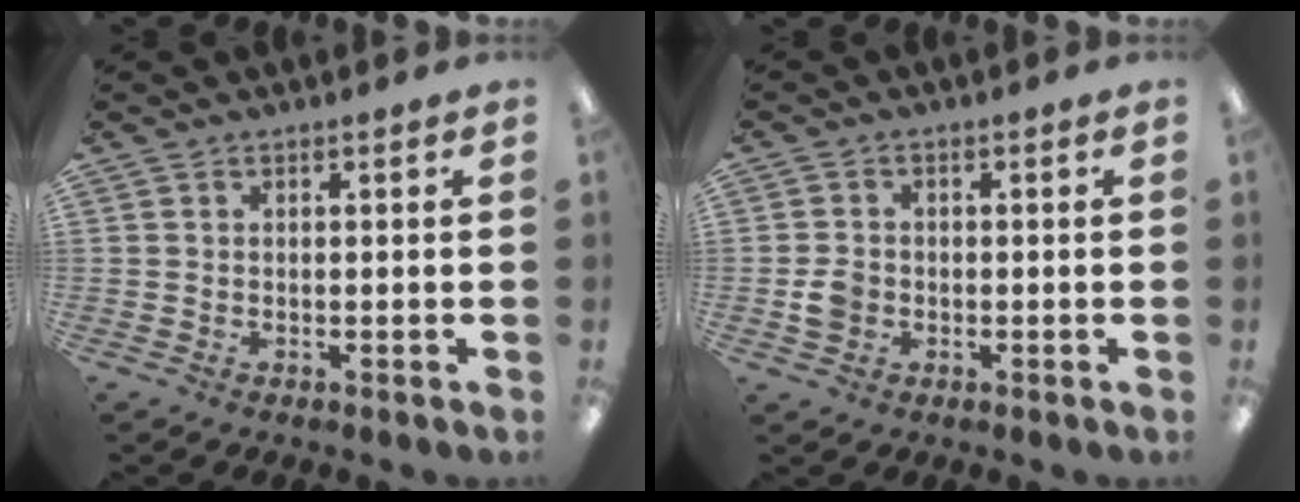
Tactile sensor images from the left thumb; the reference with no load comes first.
{"total": 3.6, "force": [-0.8, 3.0, 1.8], "torque": [-0.030, 0.007, -0.014]}